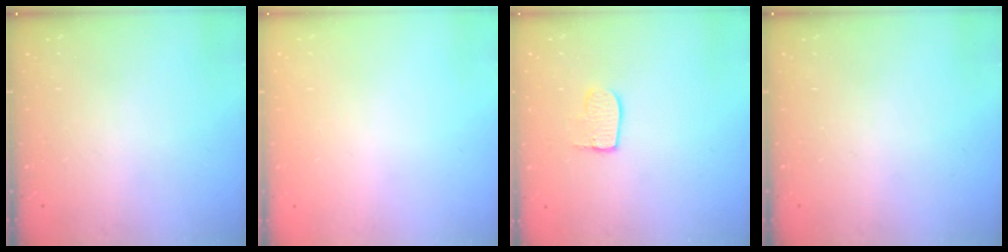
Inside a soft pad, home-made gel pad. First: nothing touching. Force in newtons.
{"total": 0.0}
{"total": 6.8, "press": 6.8, "slide": 0.1}
{"total": 0.0}